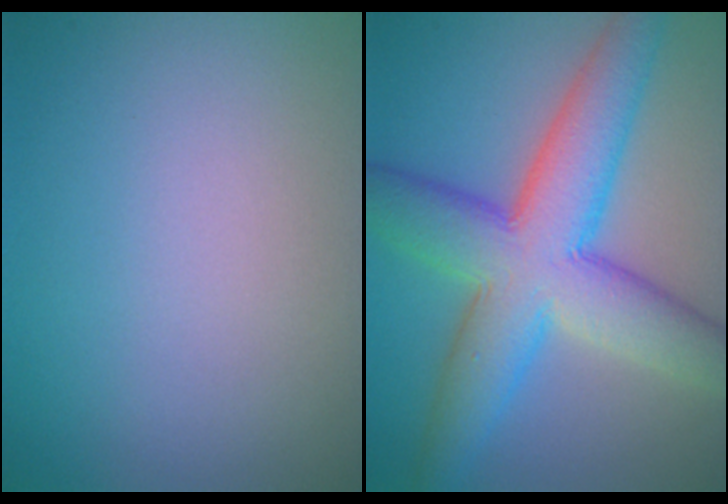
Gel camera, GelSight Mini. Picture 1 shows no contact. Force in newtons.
{"total": 10.1, "press": 10.1, "slide": 0.1}